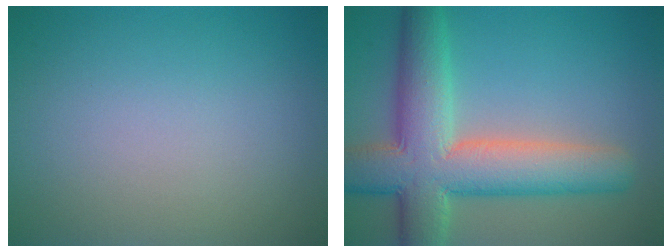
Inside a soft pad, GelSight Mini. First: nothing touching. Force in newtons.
{"total": 10.0, "press": 10.0, "slide": 0.5}